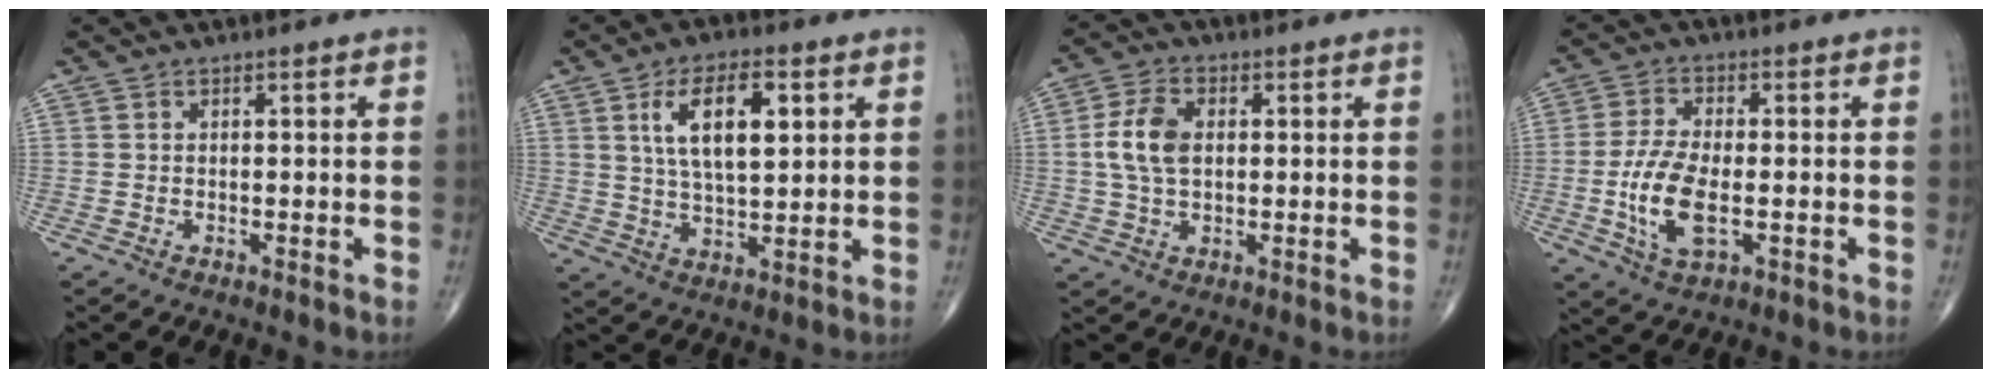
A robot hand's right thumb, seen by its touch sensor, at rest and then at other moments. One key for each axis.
{"total": 11.3, "fx": 3.6, "fy": 4.9, "fz": 9.5, "tx": -0.156, "ty": -0.010, "tz": 0.067}
{"total": 7.5, "fx": 0.8, "fy": 4.6, "fz": 5.9, "tx": -0.118, "ty": 0.008, "tz": 0.012}
{"total": 9.9, "fx": -1.9, "fy": 4.4, "fz": 8.6, "tx": -0.181, "ty": 0.001, "tz": -0.036}